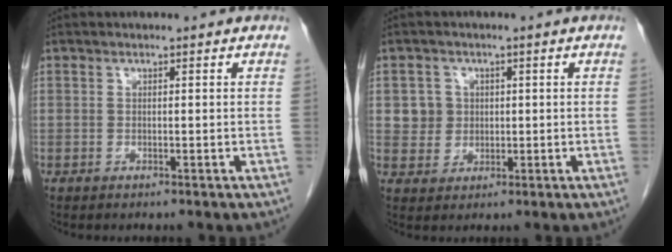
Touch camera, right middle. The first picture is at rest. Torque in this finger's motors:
{"motor_torque": [-0.16, -0.05, 0.02, -0.01]}